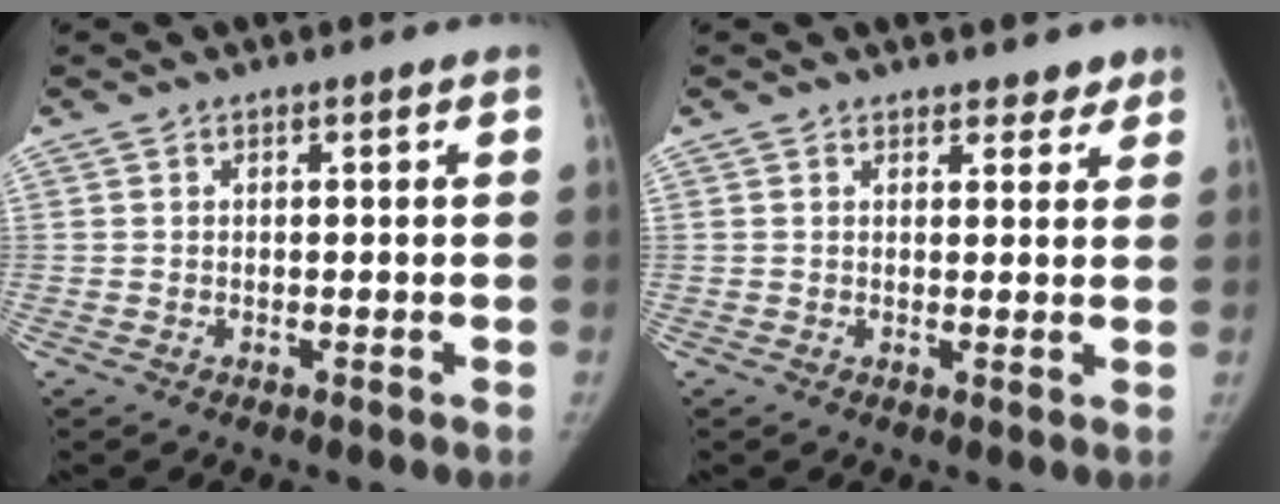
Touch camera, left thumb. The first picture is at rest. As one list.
[{"total": 2.9, "force": [2.4, 1.5, 0.6], "torque": [0.021, -0.012, 0.025]}]